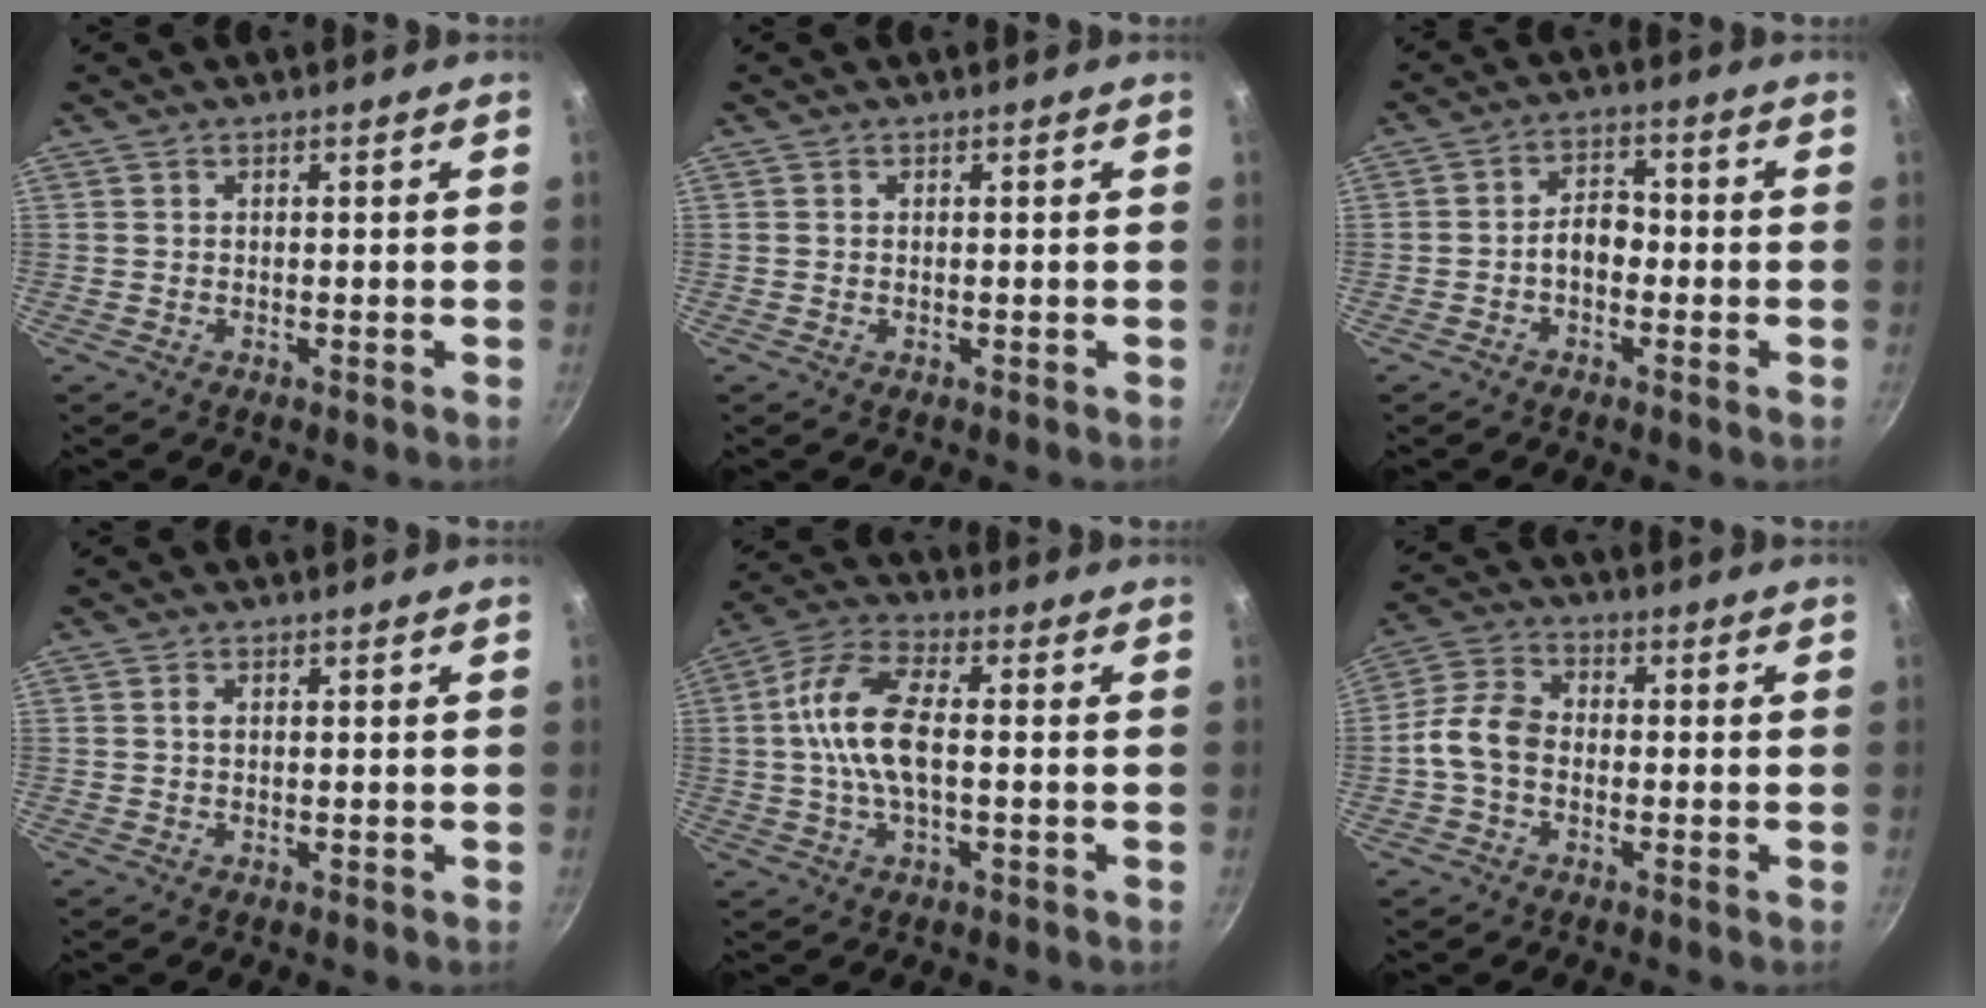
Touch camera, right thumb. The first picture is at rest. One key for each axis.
{"total": 0.0}
{"total": 4.9, "fx": -1.4, "fy": 3.4, "fz": 3.3, "tx": -0.031, "ty": 0.026, "tz": -0.031}
{"total": 0.9, "fx": 0.2, "fy": 0.5, "fz": 0.7, "tx": -0.014, "ty": 0.002, "tz": 0.002}
{"total": 11.8, "fx": -0.1, "fy": 5.4, "fz": 10.5, "tx": -0.209, "ty": 0.028, "tz": -0.015}
{"total": 7.8, "fx": -1.4, "fy": 5.7, "fz": 5.2, "tx": -0.092, "ty": 0.030, "tz": -0.044}